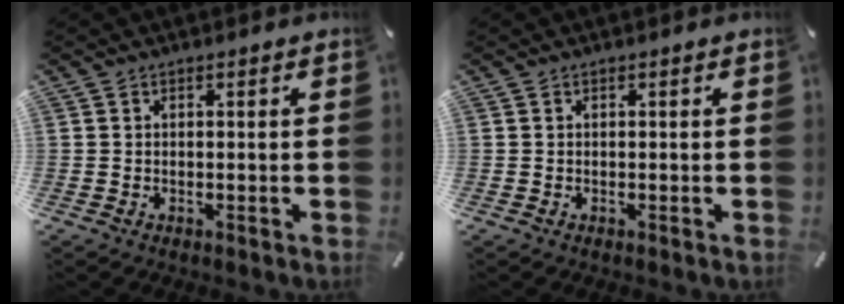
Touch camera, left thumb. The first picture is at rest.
{"total": 0.0}